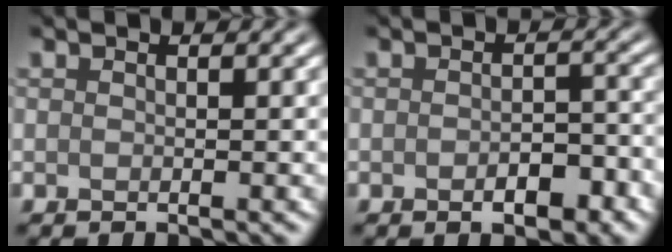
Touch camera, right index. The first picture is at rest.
{"total": 3.3, "force": [-1.4, 1.7, 2.5], "torque": [-0.036, -0.002, -0.018]}